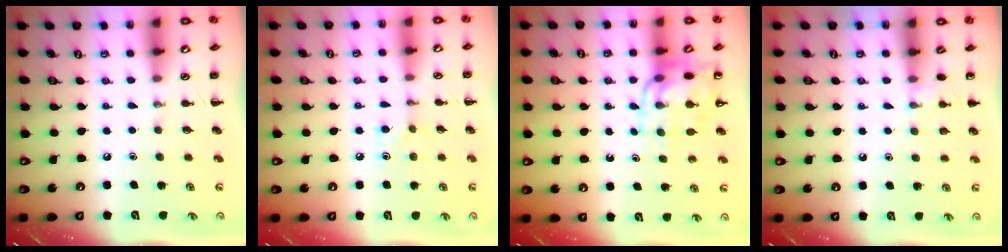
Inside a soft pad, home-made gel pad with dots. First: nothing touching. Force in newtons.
{"total": 5.1, "press": 4.8, "slide": 1.6}
{"total": 11.6, "press": 11.3, "slide": 2.8}
{"total": 5.3, "press": 5.0, "slide": 1.7}